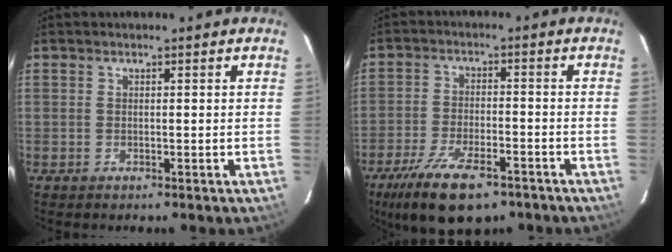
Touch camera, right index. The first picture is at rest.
{"total": 14.1, "force": [-9.5, 5.4, 9.0], "torque": [-0.198, -0.030, -0.162]}